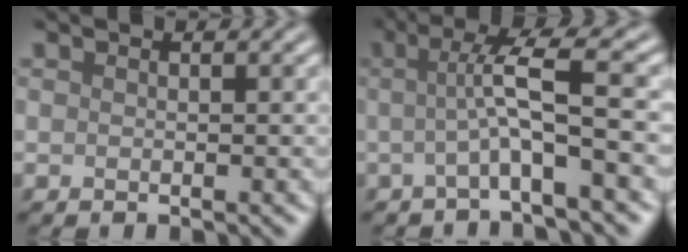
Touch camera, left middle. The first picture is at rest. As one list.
[{"total": 4.7, "force": [-0.3, 0.5, 4.6], "torque": [-0.082, 0.008, -0.012]}]